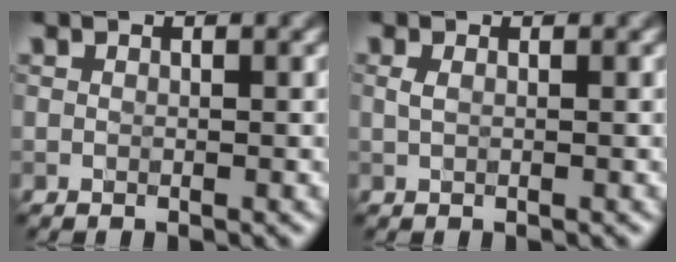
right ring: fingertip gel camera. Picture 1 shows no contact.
{"total": 0.8, "force": [0.2, 0.3, 0.7], "torque": [-0.015, 0.002, 0.006]}